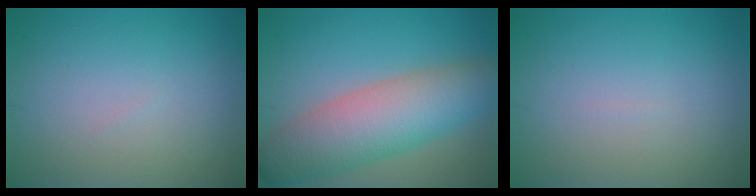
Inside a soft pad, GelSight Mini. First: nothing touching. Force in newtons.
{"total": 8.1, "press": 8.1, "slide": 0.3}
{"total": 0.0}